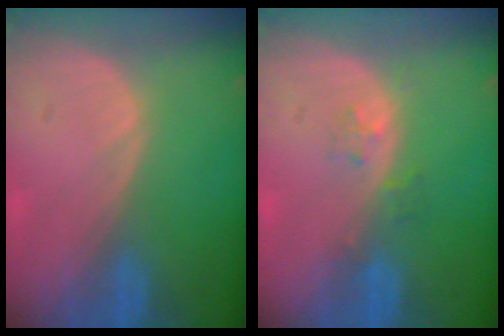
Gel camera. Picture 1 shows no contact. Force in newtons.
{"total": 1.9, "press": 1.9, "slide": 0.2}